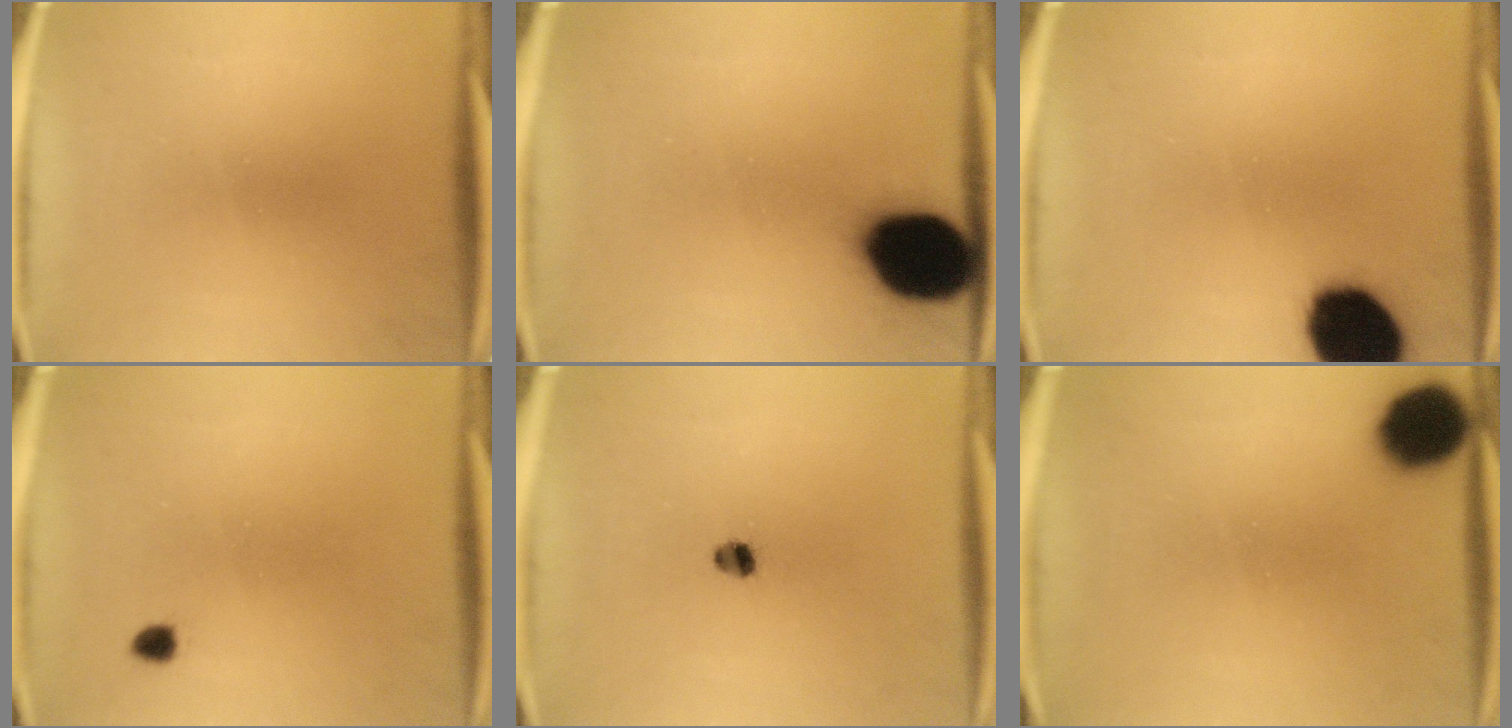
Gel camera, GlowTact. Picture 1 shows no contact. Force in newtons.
{"total": 17.7}
{"total": 16.9}
{"total": 1.3}
{"total": 2.3}
{"total": 8.7}